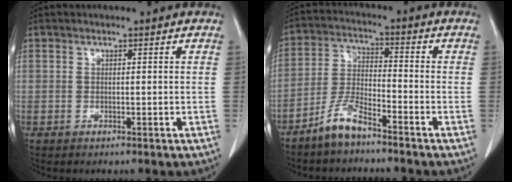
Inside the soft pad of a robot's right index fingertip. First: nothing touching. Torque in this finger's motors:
{"motor_torque": [0.51, -0.26, 0.29, 0.08]}